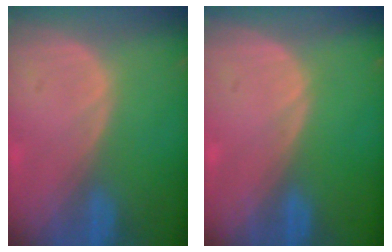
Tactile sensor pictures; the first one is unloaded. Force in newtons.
{"total": 0.0}